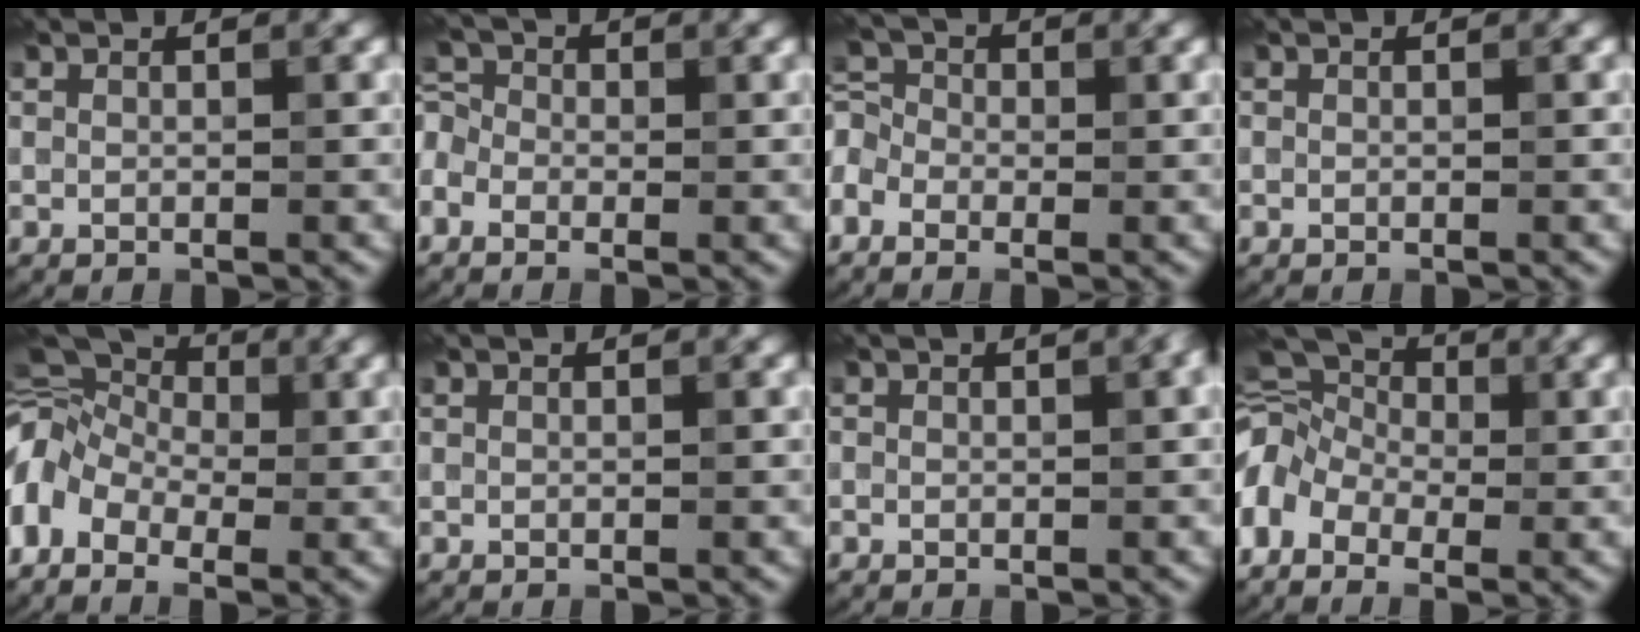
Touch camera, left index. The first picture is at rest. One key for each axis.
{"total": 4.0, "fx": -0.8, "fy": 3.3, "fz": 2.0, "tx": -0.038, "ty": 0.022, "tz": -0.039}
{"total": 4.4, "fx": -1.2, "fy": 3.5, "fz": 2.4, "tx": -0.047, "ty": 0.021, "tz": -0.039}
{"total": 0.0}
{"total": 10.4, "fx": -2.0, "fy": 7.9, "fz": 6.6, "tx": -0.129, "ty": 0.016, "tz": -0.047}
{"total": 0.0}
{"total": 1.0, "fx": 0.2, "fy": 0.3, "fz": 1.0, "tx": -0.009, "ty": -0.002, "tz": 0.003}
{"total": 8.5, "fx": -1.8, "fy": 6.4, "fz": 5.3, "tx": -0.097, "ty": 0.026, "tz": -0.049}